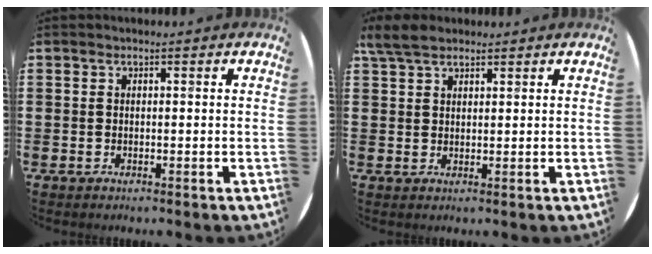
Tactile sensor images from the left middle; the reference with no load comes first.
{"total": 3.7, "force": [3.0, 1.4, 1.7], "torque": [-0.032, 0.003, 0.054]}